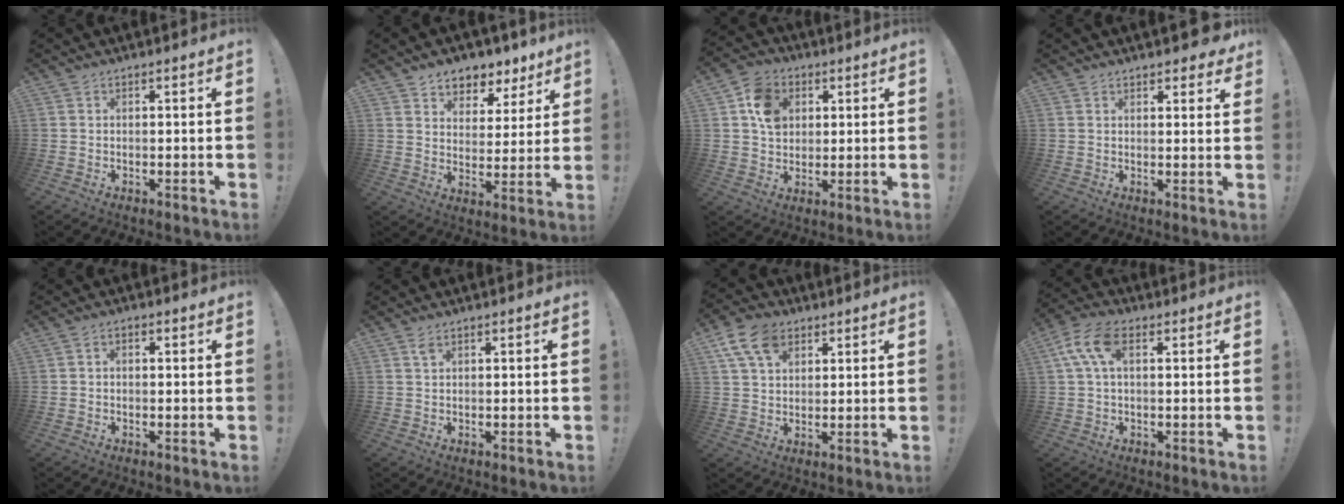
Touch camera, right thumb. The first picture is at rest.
{"total": 7.0, "force": [5.0, 4.7, 0.9], "torque": [-0.011, -0.046, 0.096]}
{"total": 10.4, "force": [3.1, 8.6, 5.0], "torque": [-0.072, 0.001, 0.064]}
{"total": 3.3, "force": [2.7, 1.6, 1.2], "torque": [-0.007, -0.018, 0.046]}
{"total": 1.6, "force": [-0.7, 1.0, 1.0], "torque": [-0.021, 0.008, -0.012]}
{"total": 1.6, "force": [0.9, 0.6, 1.1], "torque": [-0.023, 0.002, 0.017]}
{"total": 11.3, "force": [5.3, 7.6, 6.4], "torque": [-0.115, -0.011, 0.101]}
{"total": 9.6, "force": [2.6, 5.0, 7.8], "torque": [-0.161, 0.012, 0.055]}